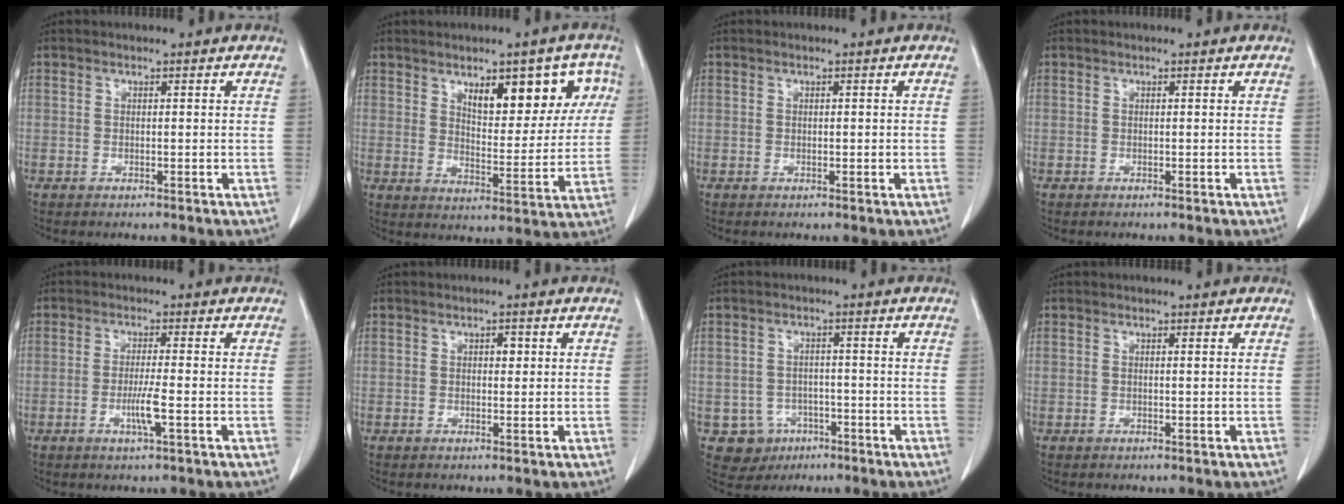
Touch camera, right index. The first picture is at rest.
{"total": 11.5, "force": [5.4, 4.7, 9.0], "torque": [-0.115, 0.015, 0.083]}
{"total": 0.5, "force": [0.0, 0.2, 0.5], "torque": [-0.009, -0.002, 0.004]}
{"total": 0.0}
{"total": 3.8, "force": [-1.2, -0.3, 3.6], "torque": [-0.070, -0.007, -0.023]}
{"total": 1.3, "force": [0.3, 0.7, 1.0], "torque": [-0.010, 0.002, 0.004]}
{"total": 5.7, "force": [-2.2, 5.2, 0.7], "torque": [-0.013, 0.010, -0.023]}
{"total": 0.0}